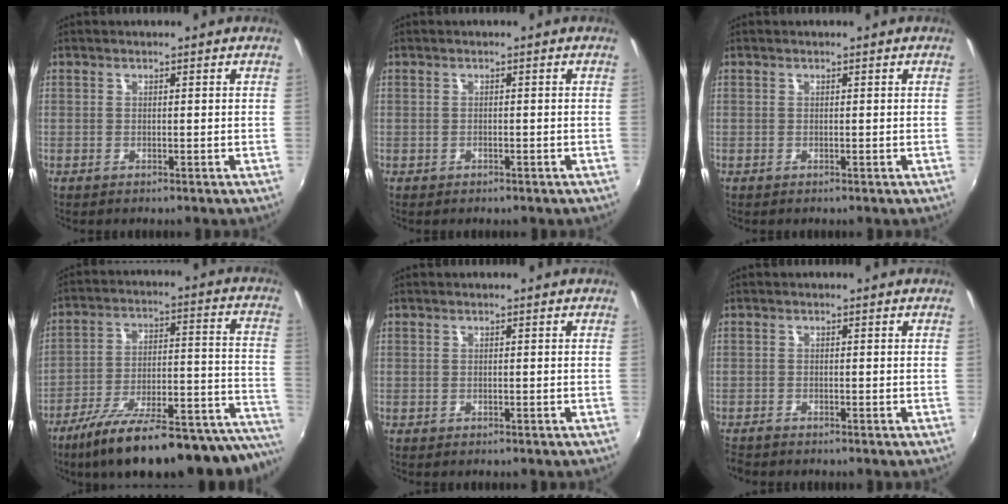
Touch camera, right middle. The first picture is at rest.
{"total": 1.0, "force": [-0.8, 0.5, 0.4], "torque": [-0.010, -0.001, -0.008]}
{"total": 0.0}
{"total": 29.5, "force": [-23.5, 6.0, 16.8], "torque": [-0.222, -0.043, -0.336]}
{"total": 0.0}
{"total": 2.2, "force": [-2.1, 0.5, 0.6], "torque": [-0.020, -0.014, -0.042]}